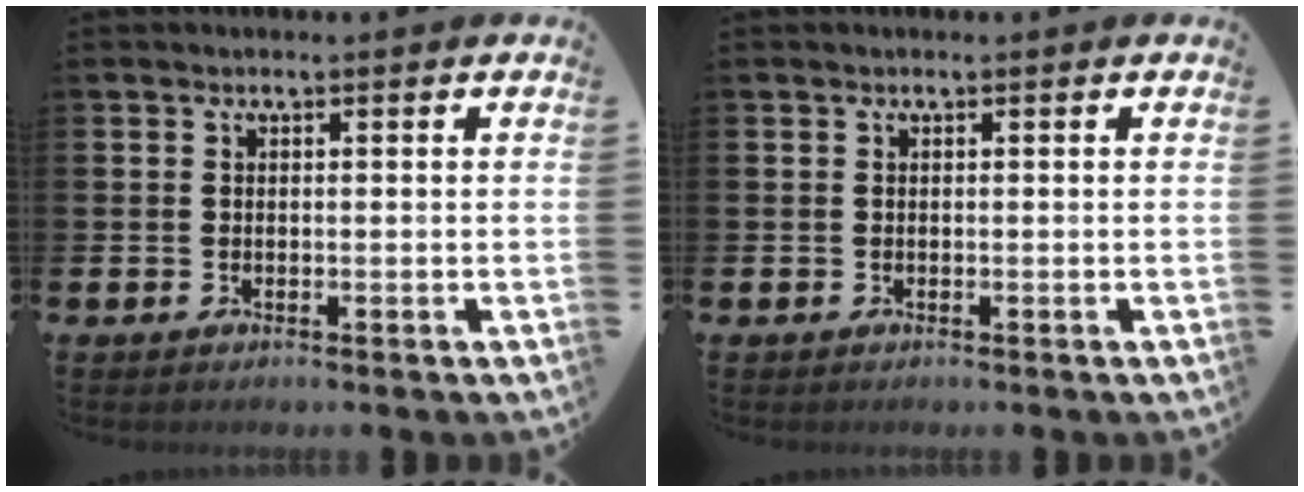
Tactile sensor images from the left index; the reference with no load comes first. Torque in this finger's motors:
{"motor_torque": [0.00, 0.00, 0.00, 0.00]}